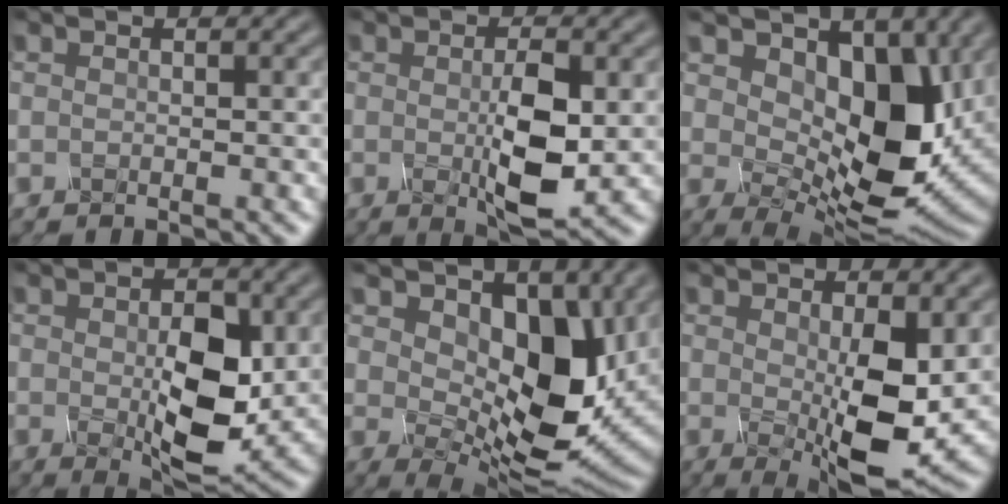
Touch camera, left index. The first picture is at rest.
{"total": 5.1, "force": [-0.3, 1.4, 4.9], "torque": [-0.098, -0.007, 0.002]}
{"total": 10.0, "force": [2.6, 5.9, 7.6], "torque": [-0.125, -0.012, 0.046]}
{"total": 7.1, "force": [-0.3, 3.5, 6.2], "torque": [-0.107, -0.006, 0.005]}
{"total": 10.2, "force": [2.5, 5.9, 7.9], "torque": [-0.131, -0.010, 0.046]}
{"total": 7.1, "force": [-0.1, 2.4, 6.7], "torque": [-0.124, -0.014, 0.009]}